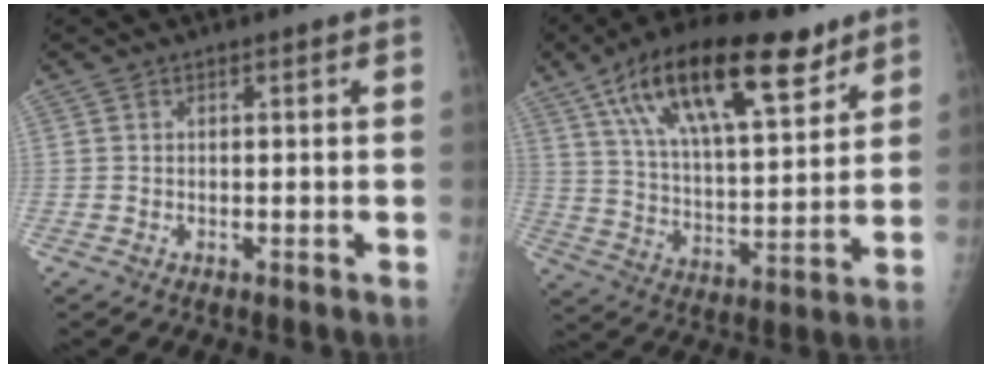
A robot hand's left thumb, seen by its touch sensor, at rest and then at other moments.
{"total": 23.3, "force": [12.9, 9.0, 17.1], "torque": [-0.271, -0.028, 0.223]}